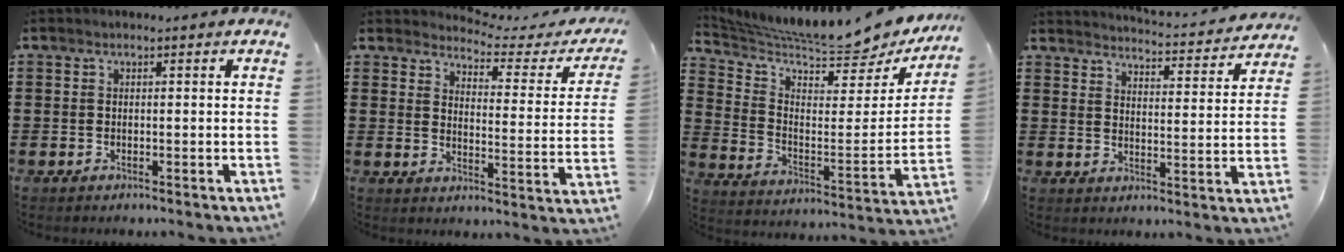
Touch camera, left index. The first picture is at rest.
{"total": 3.3, "force": [3.1, 0.5, 0.9], "torque": [-0.026, -0.029, 0.044]}
{"total": 7.5, "force": [7.1, -0.6, 2.5], "torque": [-0.076, -0.068, 0.111]}
{"total": 3.3, "force": [3.3, -0.5, 0.3], "torque": [-0.018, -0.035, 0.049]}